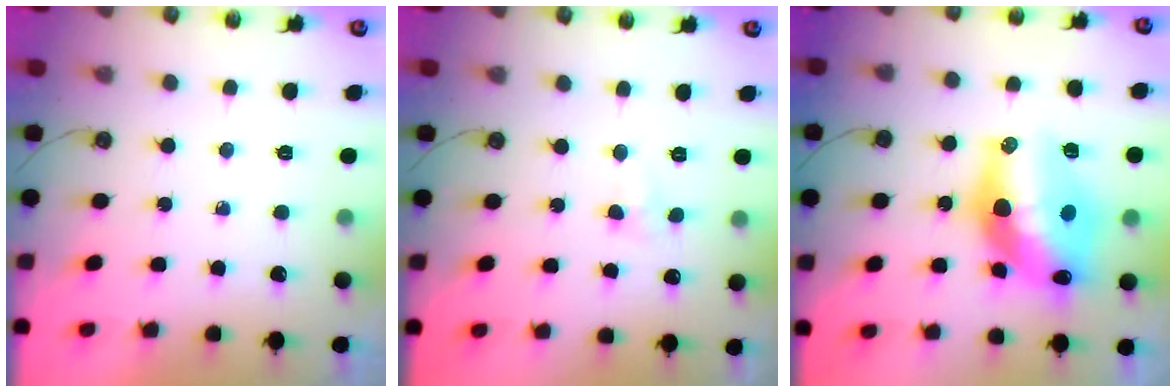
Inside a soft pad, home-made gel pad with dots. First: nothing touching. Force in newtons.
{"total": 2.9, "press": 2.9, "slide": 0.4}
{"total": 18.9, "press": 18.7, "slide": 2.7}